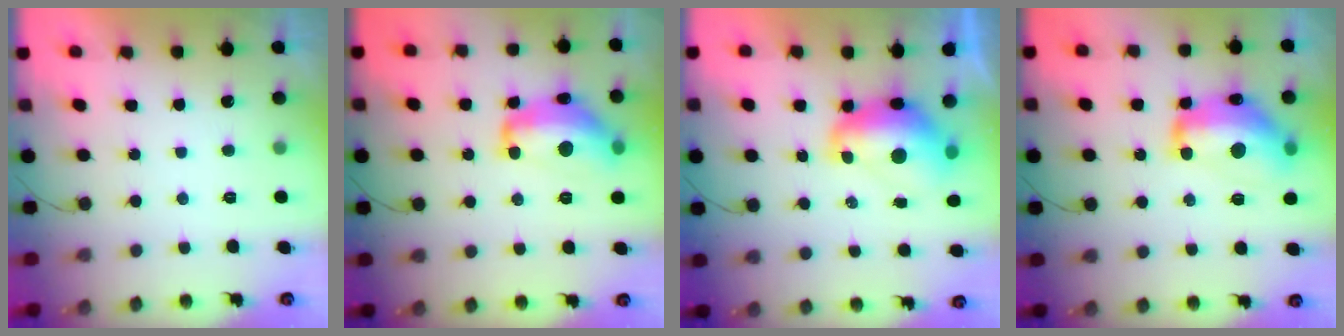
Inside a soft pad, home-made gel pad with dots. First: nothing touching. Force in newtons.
{"total": 14.9, "press": 14.9, "slide": 1.1}
{"total": 11.5, "press": 11.4, "slide": 1.2}
{"total": 17.3, "press": 17.3, "slide": 1.1}